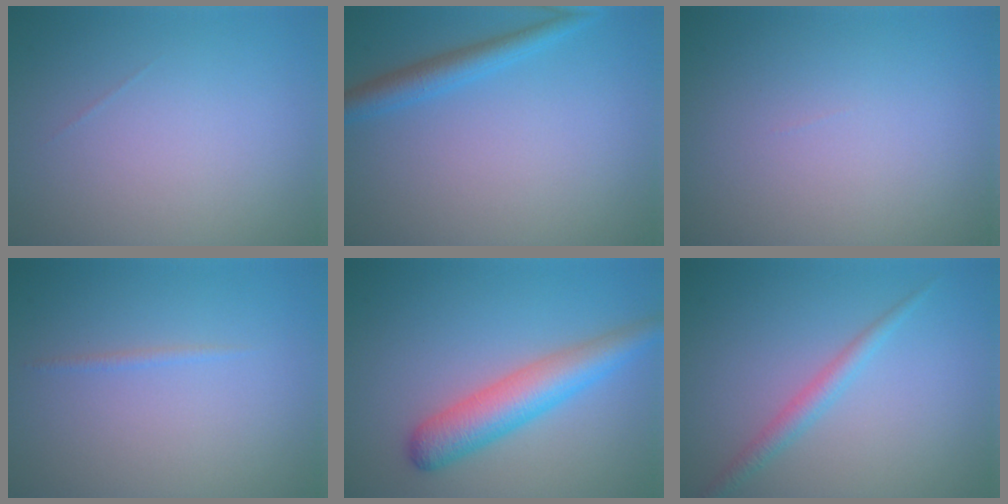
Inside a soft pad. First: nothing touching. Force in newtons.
{"total": 2.7, "press": 2.7, "slide": 0.2}
{"total": 0.0}
{"total": 0.5, "press": 0.5, "slide": 0.1}
{"total": 4.8, "press": 4.8, "slide": 0.1}
{"total": 1.8, "press": 1.8, "slide": 0.0}